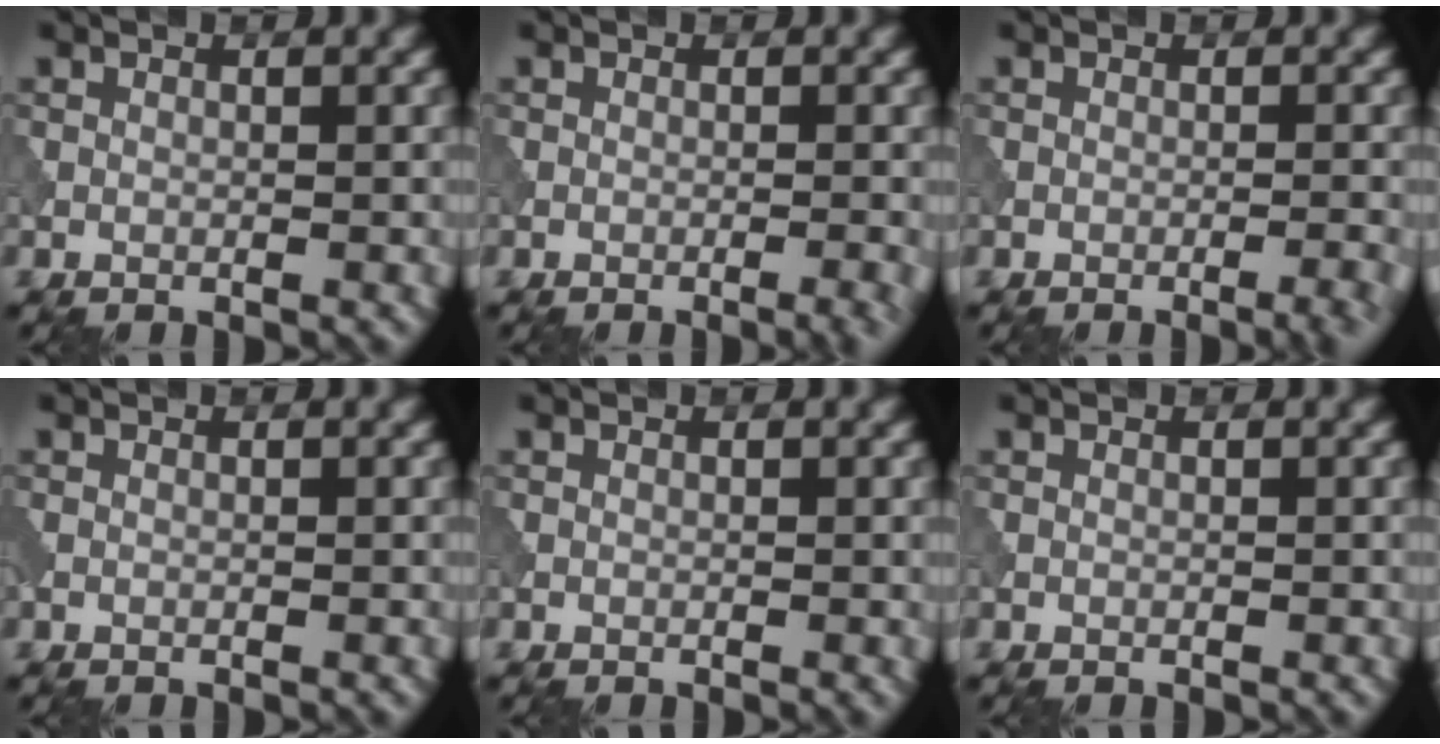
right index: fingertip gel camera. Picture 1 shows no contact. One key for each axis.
{"total": 1.6, "fx": -0.6, "fy": 0.4, "fz": 1.5, "tx": -0.013, "ty": 0.001, "tz": -0.009}
{"total": 2.3, "fx": -1.1, "fy": 0.6, "fz": 2.0, "tx": -0.019, "ty": 0.005, "tz": -0.017}
{"total": 0.5, "fx": -0.1, "fy": 0.4, "fz": 0.4, "tx": -0.013, "ty": -0.002, "tz": 0.000}
{"total": 0.0}
{"total": 0.0}